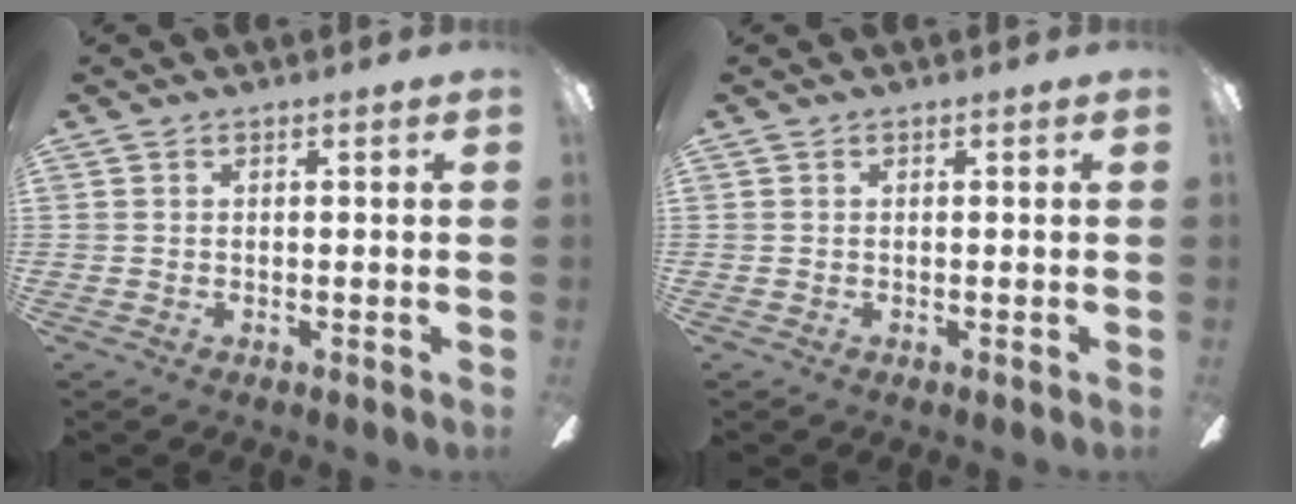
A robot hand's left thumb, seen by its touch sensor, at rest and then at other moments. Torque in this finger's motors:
{"motor_torque": [0.00, 0.00, -0.11, 0.28, 0.00]}